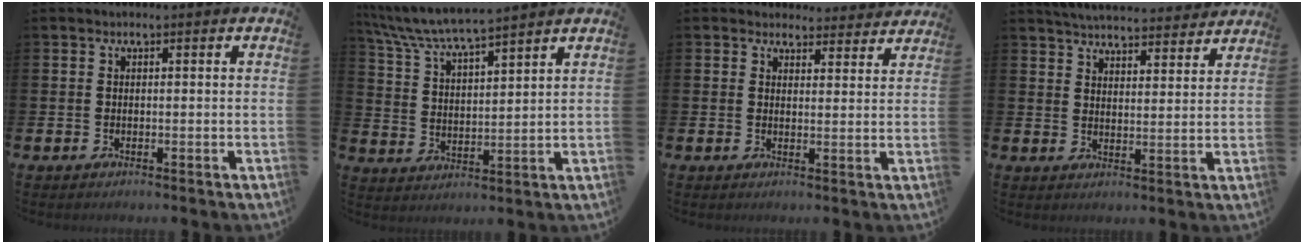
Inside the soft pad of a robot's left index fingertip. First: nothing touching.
{"total": 6.3, "force": [6.1, 0.2, 1.7], "torque": [-0.059, -0.040, 0.105]}
{"total": 3.6, "force": [3.4, 1.2, -0.1], "torque": [0.005, -0.021, 0.059]}
{"total": 5.1, "force": [5.1, 0.7, 0.5], "torque": [-0.021, -0.037, 0.089]}